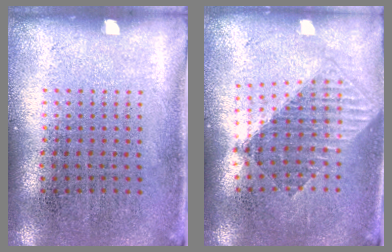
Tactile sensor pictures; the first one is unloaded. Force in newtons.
{"total": 1.5, "press": 1.3, "slide": 0.8}